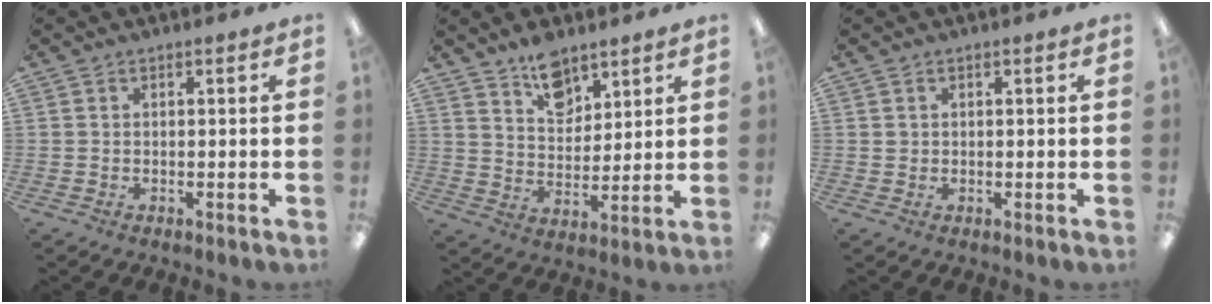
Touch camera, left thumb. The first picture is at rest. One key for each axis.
{"total": 9.4, "fx": 7.3, "fy": 5.1, "fz": 2.9, "tx": -0.035, "ty": -0.048, "tz": 0.133}
{"total": 0.8, "fx": 0.3, "fy": 0.7, "fz": 0.0, "tx": 0.001, "ty": 0.003, "tz": 0.005}